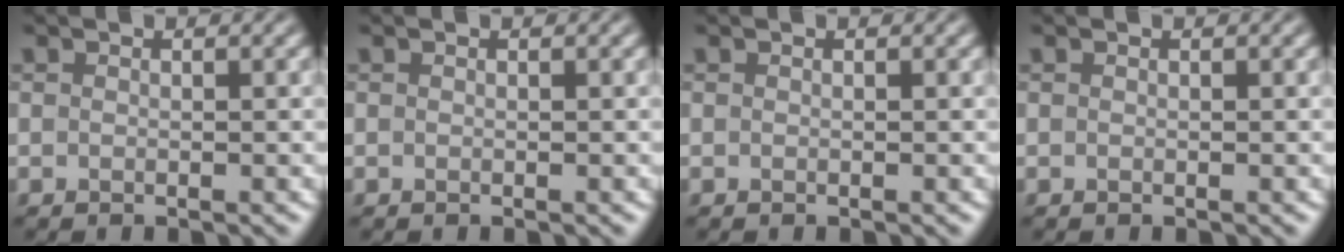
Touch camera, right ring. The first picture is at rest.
{"total": 0.0}
{"total": 0.0}
{"total": 0.0}